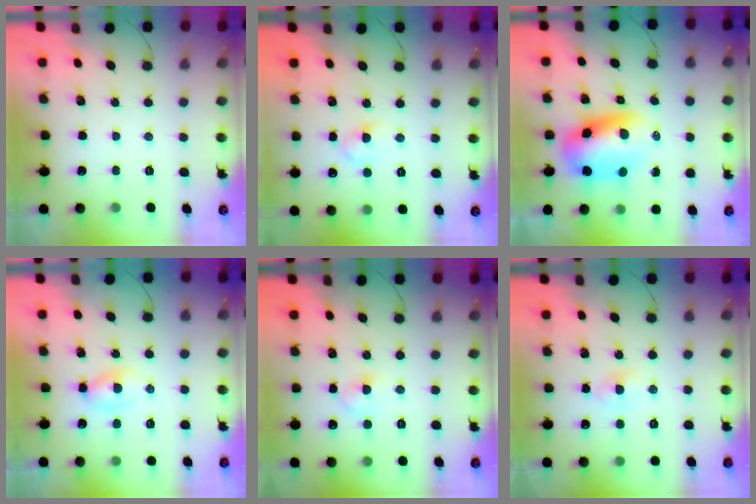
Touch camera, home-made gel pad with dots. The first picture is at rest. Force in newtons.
{"total": 2.4, "press": 2.1, "slide": 1.1}
{"total": 9.7, "press": 9.4, "slide": 2.4}
{"total": 2.7, "press": 2.5, "slide": 1.1}
{"total": 3.3, "press": 3.0, "slide": 1.4}
{"total": 2.3, "press": 2.1, "slide": 0.9}